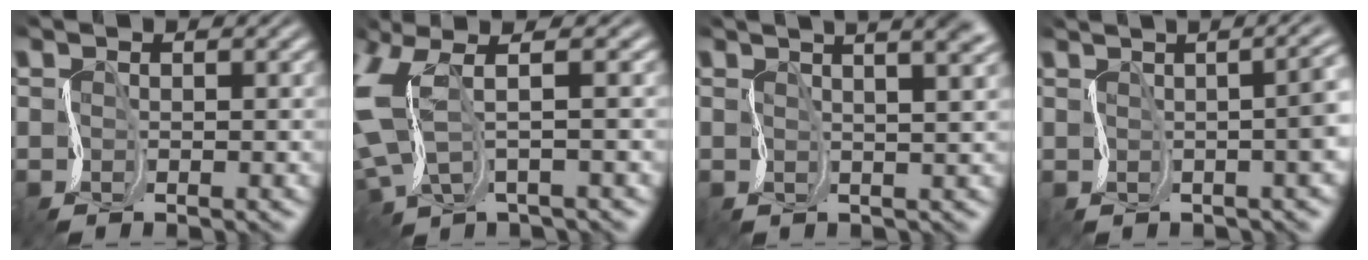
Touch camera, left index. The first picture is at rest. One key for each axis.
{"total": 5.3, "fx": 2.1, "fy": 1.8, "fz": 4.6, "tx": -0.138, "ty": 0.006, "tz": 0.038}
{"total": 8.7, "fx": 4.4, "fy": 4.0, "fz": 6.4, "tx": -0.038, "ty": 0.058, "tz": 0.024}
{"total": 8.1, "fx": 0.8, "fy": 4.0, "fz": 6.9, "tx": -0.018, "ty": 0.029, "tz": -0.004}